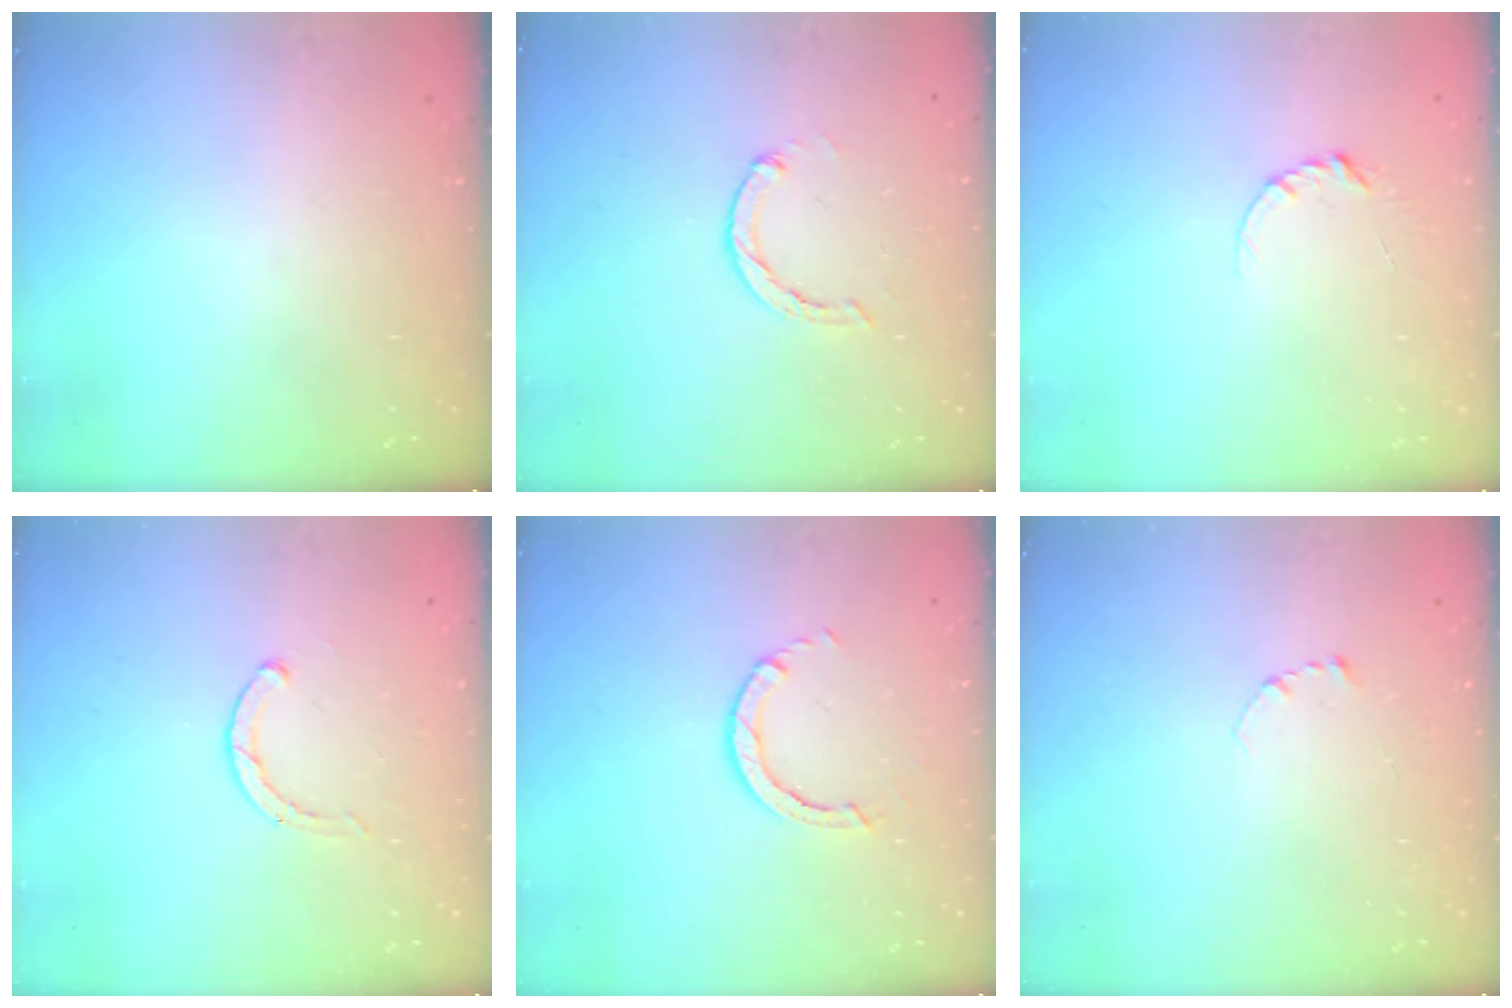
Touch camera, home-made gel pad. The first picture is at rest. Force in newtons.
{"total": 2.7, "press": 2.7, "slide": 0.5}
{"total": 3.4, "press": 3.4, "slide": 0.4}
{"total": 1.9, "press": 1.8, "slide": 0.3}
{"total": 2.6, "press": 2.6, "slide": 0.3}
{"total": 2.7, "press": 2.7, "slide": 0.3}